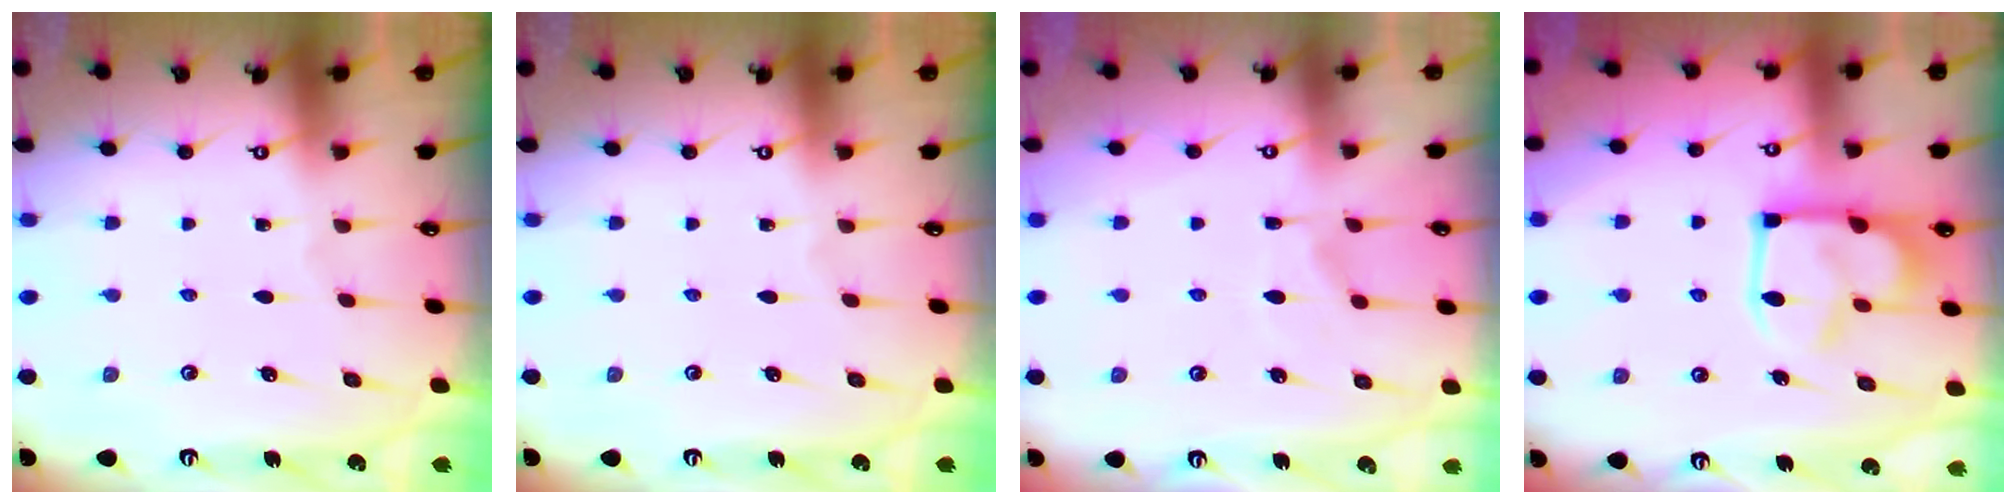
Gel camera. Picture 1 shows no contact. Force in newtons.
{"total": 0.0}
{"total": 7.6, "press": 7.5, "slide": 1.3}
{"total": 15.3, "press": 15.2, "slide": 1.2}